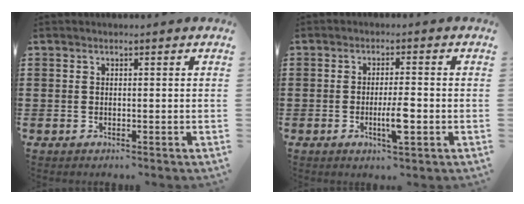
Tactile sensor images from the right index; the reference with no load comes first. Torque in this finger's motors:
{"motor_torque": [1.59, 0.55, 0.94, 0.16]}